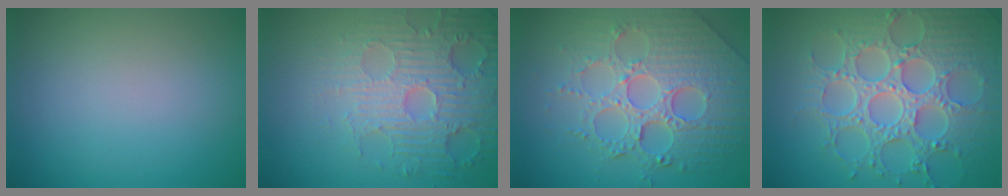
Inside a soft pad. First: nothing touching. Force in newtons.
{"total": 4.8, "press": 4.6, "slide": 1.2}
{"total": 8.2, "press": 6.0, "slide": 5.5}
{"total": 8.5, "press": 6.5, "slide": 5.4}